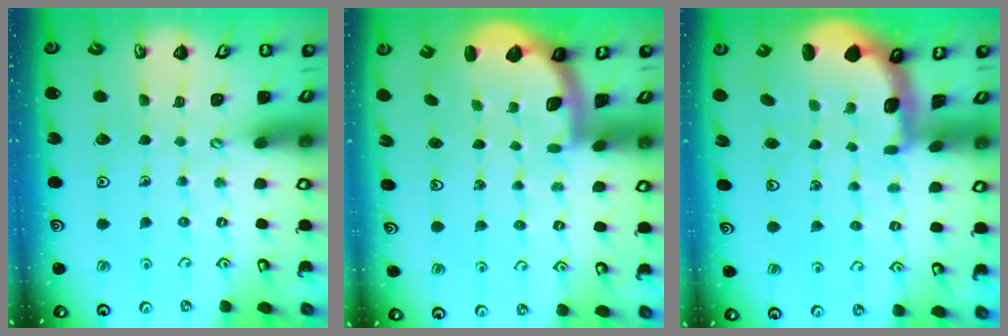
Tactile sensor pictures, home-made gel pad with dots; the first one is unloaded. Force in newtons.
{"total": 2.0, "press": 2.0, "slide": 0.5}
{"total": 2.3, "press": 2.2, "slide": 0.7}